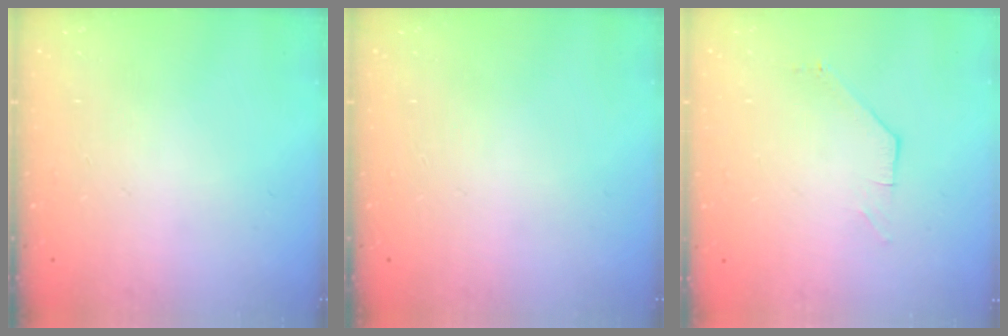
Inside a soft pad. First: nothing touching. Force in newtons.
{"total": 0.0}
{"total": 1.0, "press": 0.9, "slide": 0.2}